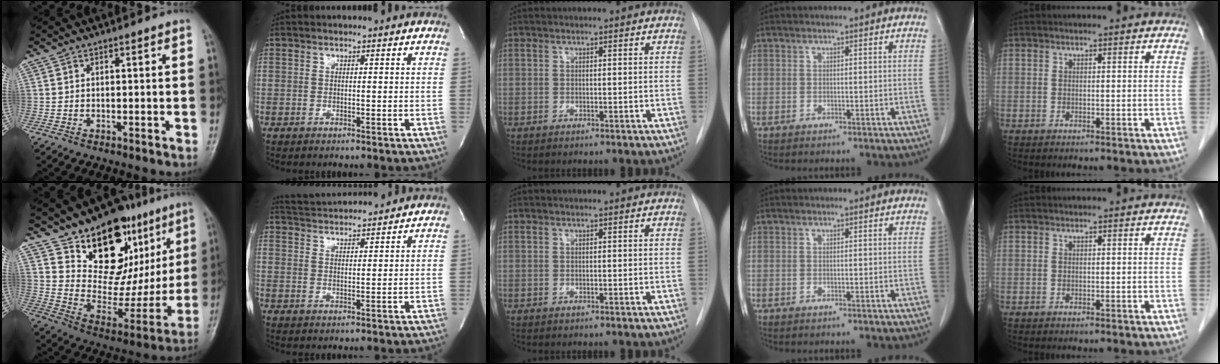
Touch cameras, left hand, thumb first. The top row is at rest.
{"thumb": {"total": 23.4, "force": [13.0, 13.5, 14.0], "torque": [-0.140, -0.048, 0.217]}, "index": {"total": 8.3, "force": [8.1, 0.1, 1.7], "torque": [-0.042, 0.024, 0.132]}}